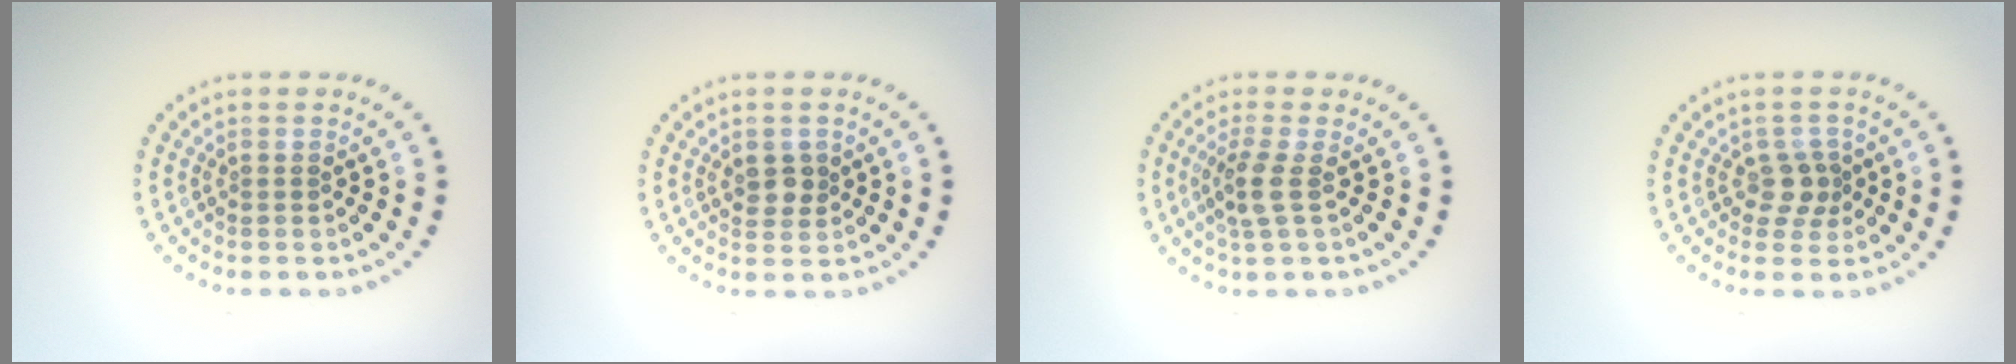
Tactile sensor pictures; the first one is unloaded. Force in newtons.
{"total": 1.8, "press": 1.8, "slide": 0.5}
{"total": 2.2, "press": 1.9, "slide": 1.2}
{"total": 2.2, "press": 1.6, "slide": 1.4}